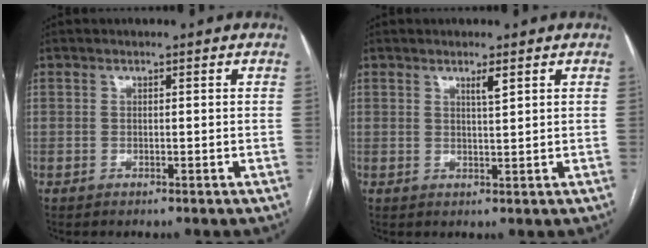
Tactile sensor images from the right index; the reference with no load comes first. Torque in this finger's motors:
{"motor_torque": [0.03, 0.06, 0.00, 0.03]}